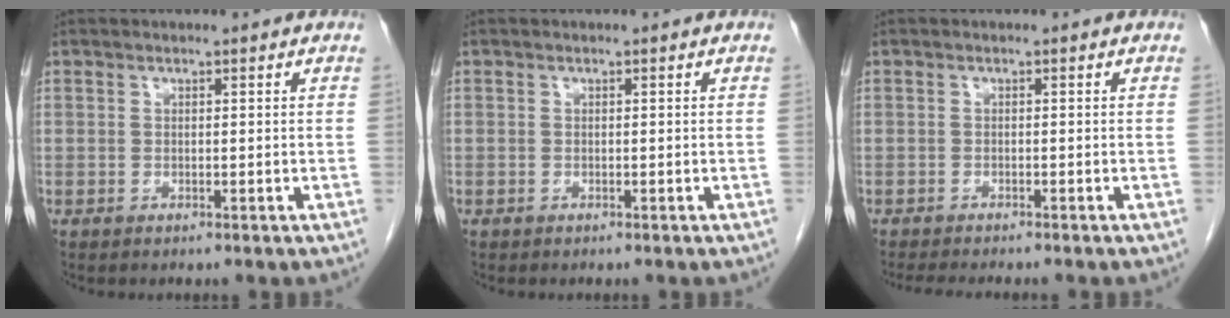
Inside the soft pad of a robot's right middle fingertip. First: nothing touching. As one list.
[{"total": 0.0}, {"total": 5.9, "force": [-5.2, 0.5, 2.8], "torque": [-0.036, -0.013, -0.078]}]